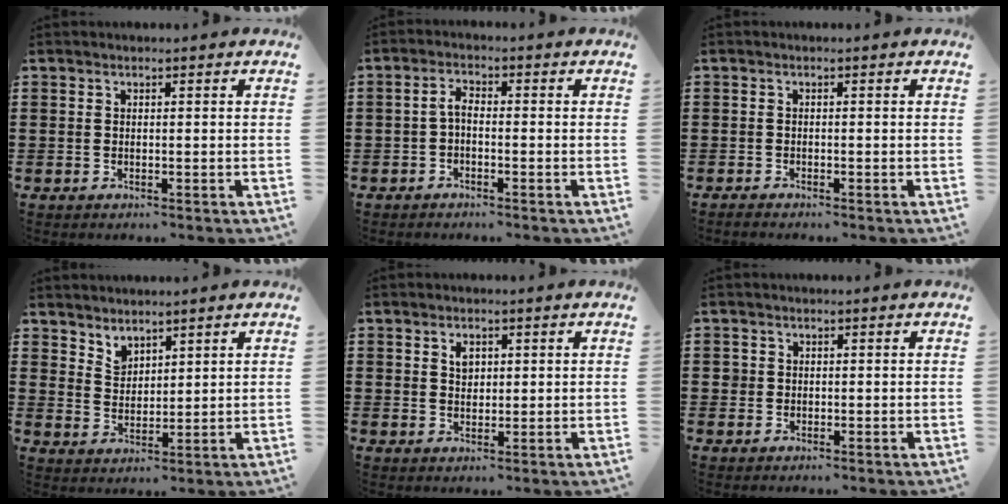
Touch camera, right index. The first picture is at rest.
{"total": 2.1, "force": [-1.0, 0.8, 1.7], "torque": [-0.041, 0.003, -0.023]}
{"total": 0.8, "force": [-0.8, 0.0, 0.0], "torque": [0.000, -0.001, -0.016]}
{"total": 3.3, "force": [3.0, 1.2, -0.3], "torque": [-0.004, -0.006, 0.059]}
{"total": 2.2, "force": [0.9, 1.5, 1.4], "torque": [-0.022, 0.003, 0.015]}
{"total": 1.1, "force": [0.1, 1.1, 0.2], "torque": [-0.006, 0.006, 0.002]}